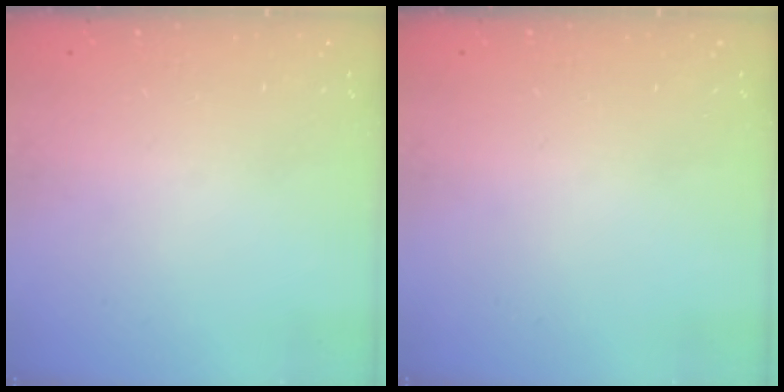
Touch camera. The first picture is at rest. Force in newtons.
{"total": 0.0}